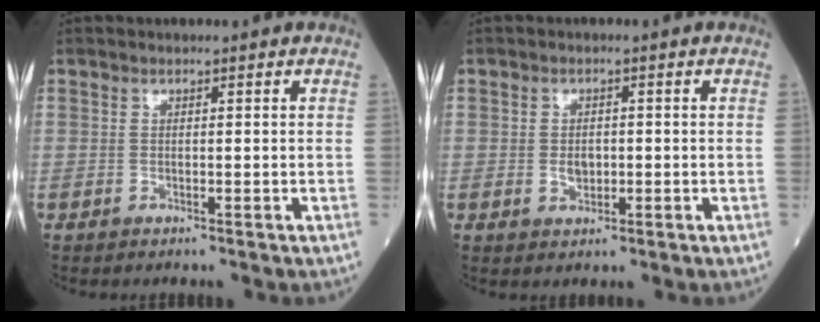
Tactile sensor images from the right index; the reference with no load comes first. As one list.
[{"total": 2.2, "force": [-0.3, 1.4, 1.6], "torque": [-0.023, 0.003, -0.001]}]